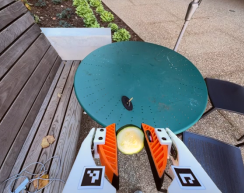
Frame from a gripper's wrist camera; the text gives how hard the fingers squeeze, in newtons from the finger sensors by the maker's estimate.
{"total": 12.5, "left": 12.7, "right": 12.2}